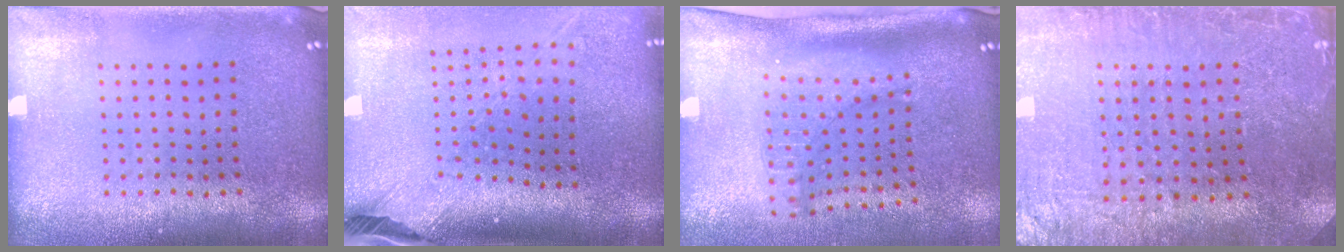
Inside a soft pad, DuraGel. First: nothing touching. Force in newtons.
{"total": 2.6, "press": 1.8, "slide": 1.8}
{"total": 2.1, "press": 1.4, "slide": 1.6}
{"total": 1.6, "press": 1.6, "slide": 0.1}